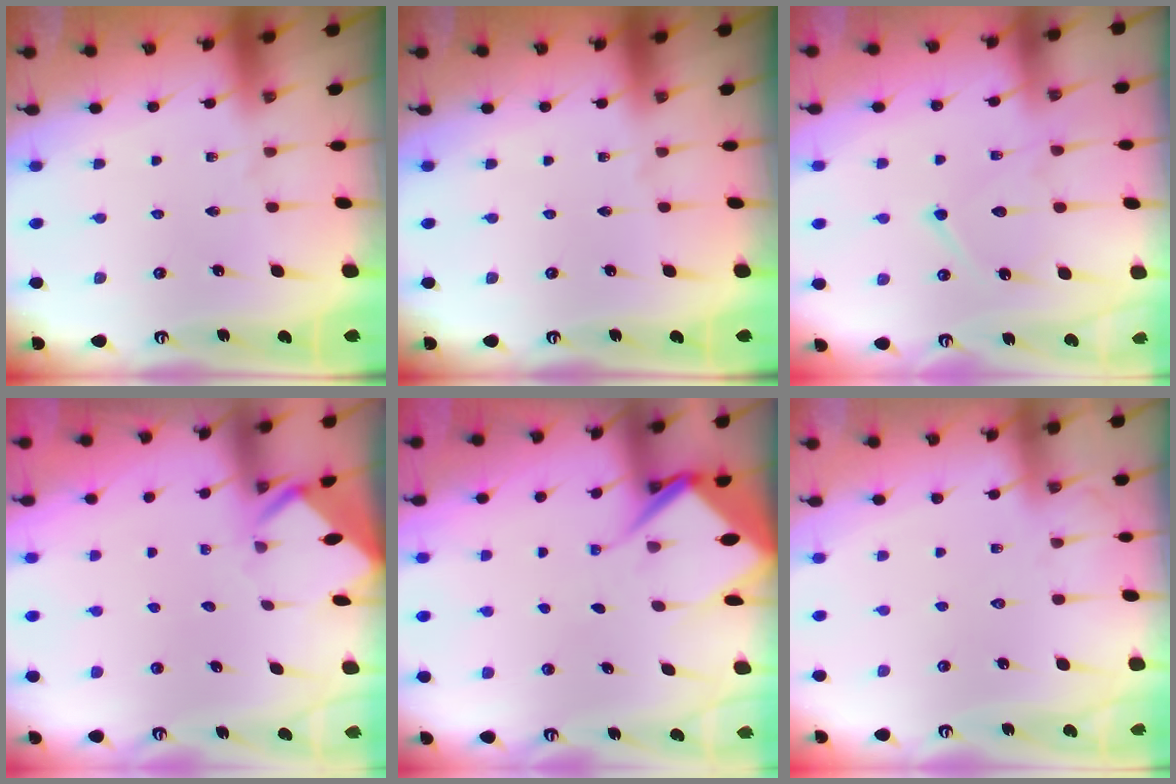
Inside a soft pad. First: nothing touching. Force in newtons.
{"total": 0.0}
{"total": 11.7, "press": 11.7, "slide": 1.1}
{"total": 2.9, "press": 2.9, "slide": 0.1}
{"total": 8.0, "press": 7.9, "slide": 0.9}
{"total": 4.4, "press": 4.4, "slide": 0.5}